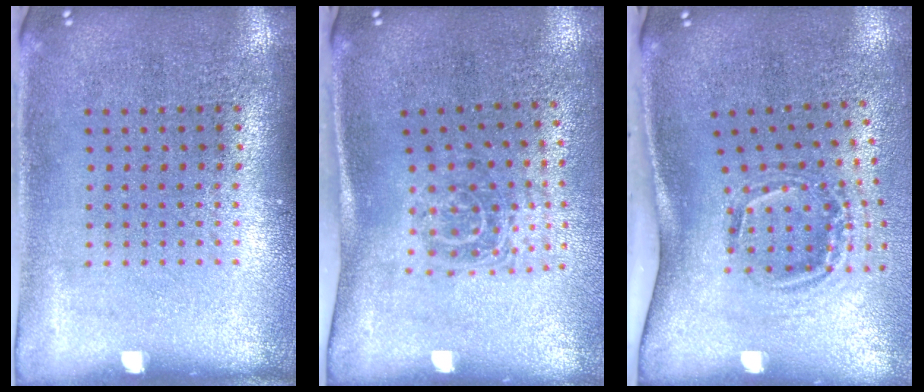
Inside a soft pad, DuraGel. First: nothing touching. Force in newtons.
{"total": 1.7, "press": 1.1, "slide": 1.3}
{"total": 2.0, "press": 1.2, "slide": 1.6}